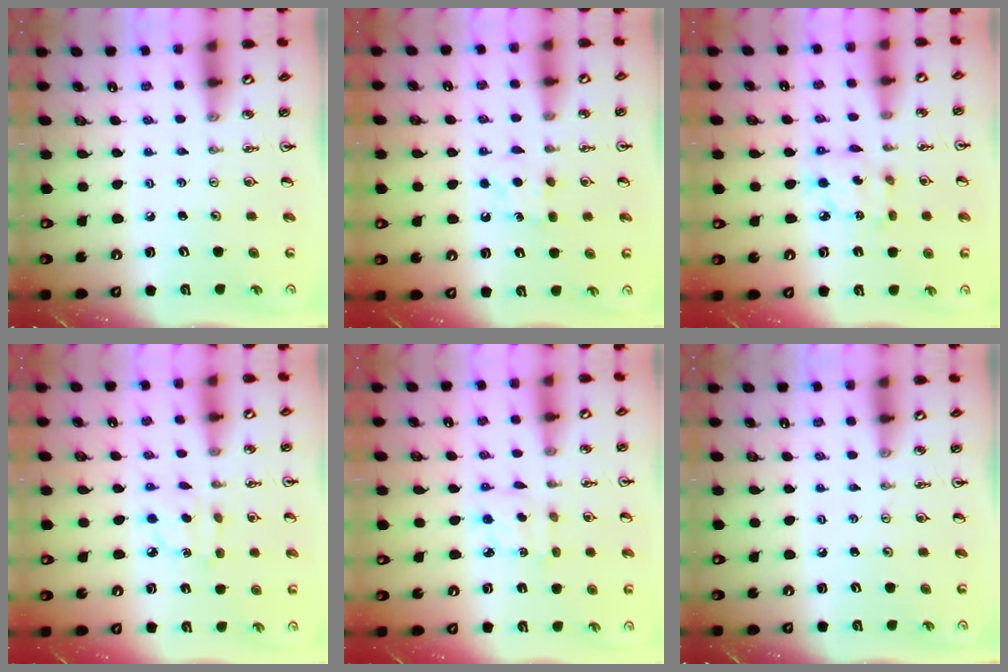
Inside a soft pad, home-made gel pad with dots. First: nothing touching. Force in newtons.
{"total": 7.1, "press": 7.0, "slide": 0.8}
{"total": 6.9, "press": 6.9, "slide": 0.4}
{"total": 2.8, "press": 2.8, "slide": 0.4}
{"total": 2.5, "press": 2.5, "slide": 0.1}
{"total": 0.0}